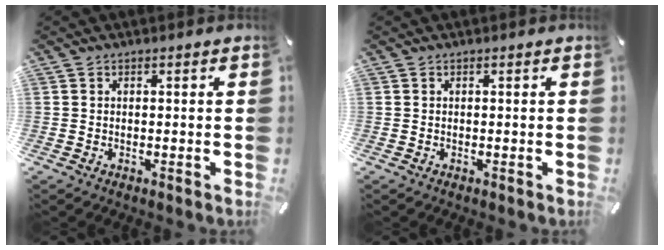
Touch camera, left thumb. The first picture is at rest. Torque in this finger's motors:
{"motor_torque": [-0.04, 0.07, -0.02, -0.04, 0.00]}